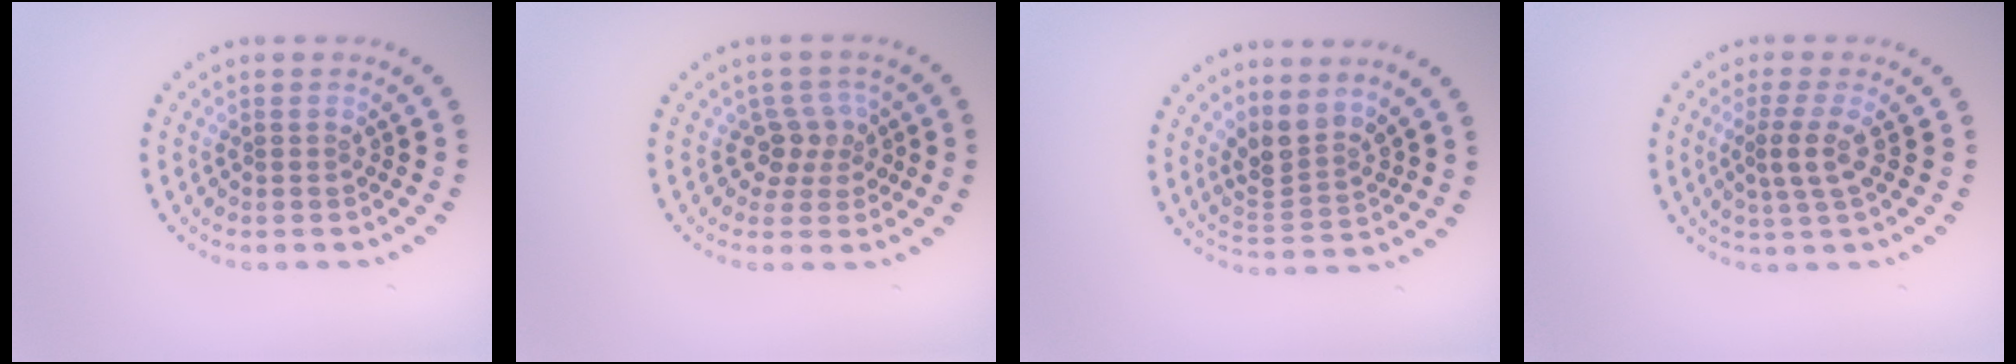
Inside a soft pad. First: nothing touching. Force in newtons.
{"total": 2.4, "press": 1.9, "slide": 1.5}
{"total": 2.9, "press": 2.1, "slide": 2.0}
{"total": 2.5, "press": 2.0, "slide": 1.5}